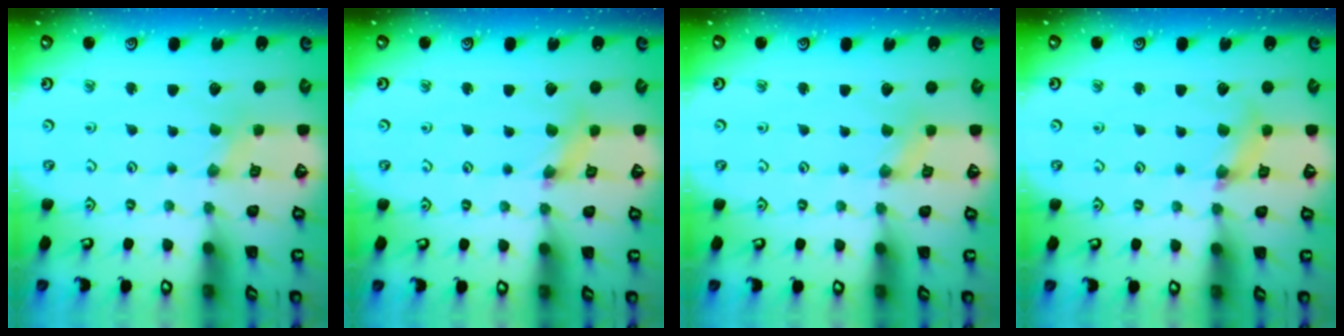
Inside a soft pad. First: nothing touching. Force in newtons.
{"total": 2.4, "press": 2.4, "slide": 0.4}
{"total": 0.5, "press": 0.5, "slide": 0.2}
{"total": 5.3, "press": 5.2, "slide": 0.5}